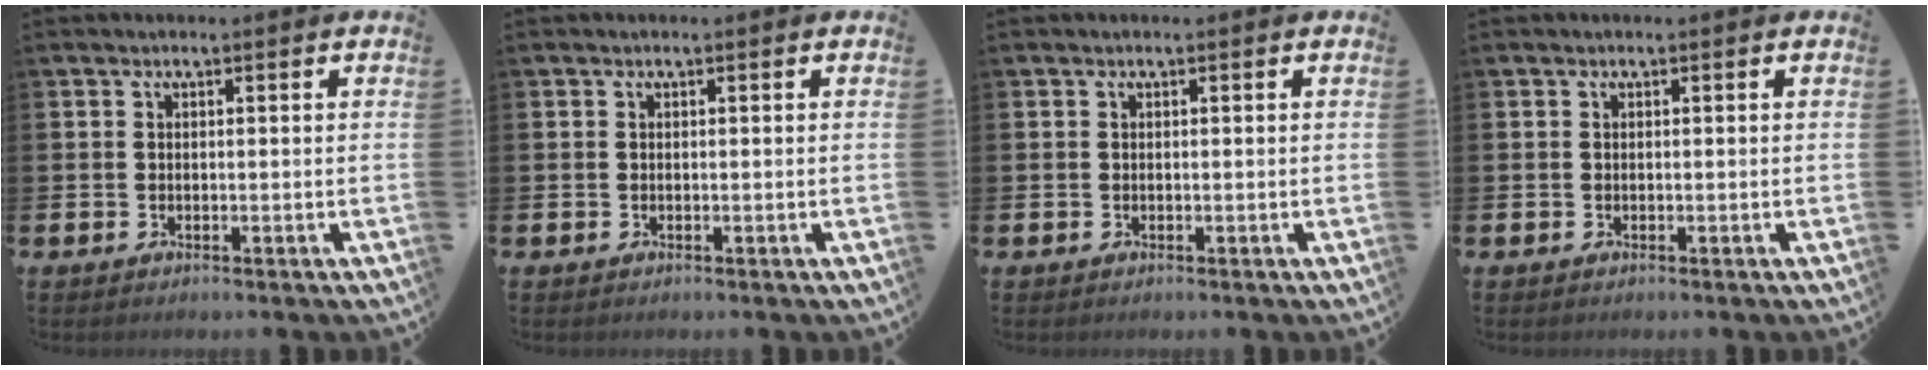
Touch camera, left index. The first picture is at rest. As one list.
[{"total": 0.0}, {"total": 0.0}, {"total": 0.0}]